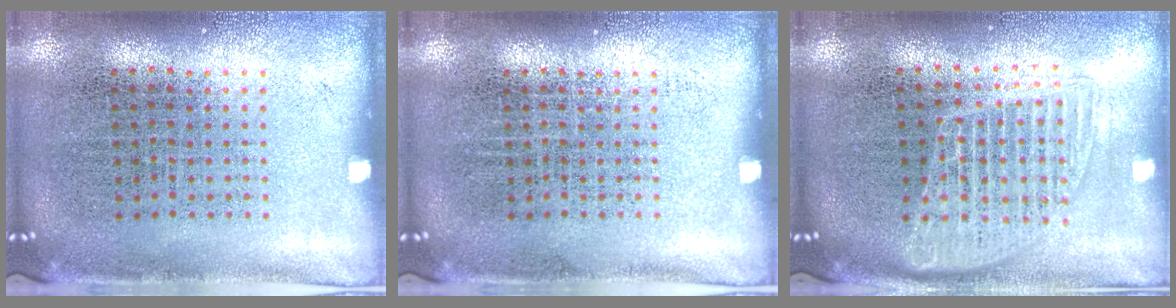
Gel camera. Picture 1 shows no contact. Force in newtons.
{"total": 0.0}
{"total": 1.6, "press": 1.4, "slide": 0.8}